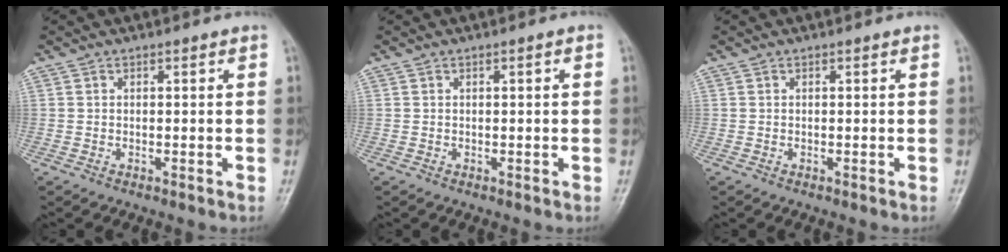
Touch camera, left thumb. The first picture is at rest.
{"total": 0.7, "force": [0.1, 0.1, 0.7], "torque": [-0.014, 0.000, 0.002]}
{"total": 0.0}